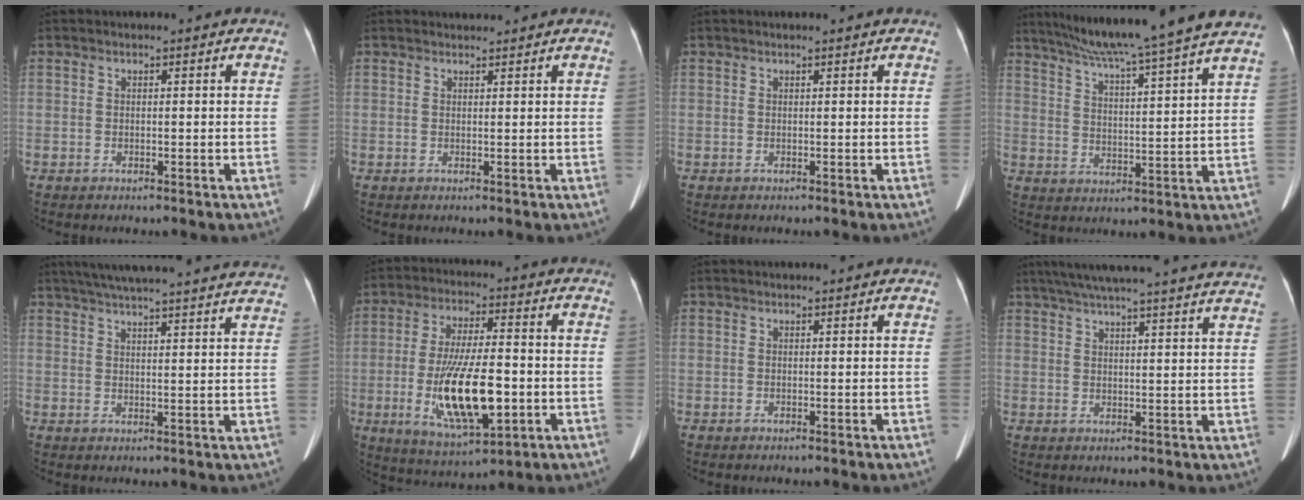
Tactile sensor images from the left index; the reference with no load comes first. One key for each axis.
{"total": 1.5, "fx": 1.5, "fy": 0.0, "fz": 0.1, "tx": -0.005, "ty": 0.012, "tz": 0.029}
{"total": 1.4, "fx": 1.2, "fy": -0.1, "fz": 0.6, "tx": -0.010, "ty": 0.015, "tz": 0.019}
{"total": 21.1, "fx": 18.2, "fy": -1.9, "fz": 10.6, "tx": -0.178, "ty": -0.013, "tz": 0.250}
{"total": 29.1, "fx": 26.6, "fy": 1.8, "fz": 11.6, "tx": -0.192, "ty": -0.019, "tz": 0.330}
{"total": 14.5, "fx": -3.0, "fy": 3.9, "fz": 13.7, "tx": -0.259, "ty": -0.016, "tz": -0.045}
{"total": 2.1, "fx": 2.0, "fy": 0.0, "fz": 0.7, "tx": -0.006, "ty": 0.020, "tz": 0.028}
{"total": 30.6, "fx": 27.8, "fy": 1.5, "fz": 12.8, "tx": -0.211, "ty": -0.024, "tz": 0.343}